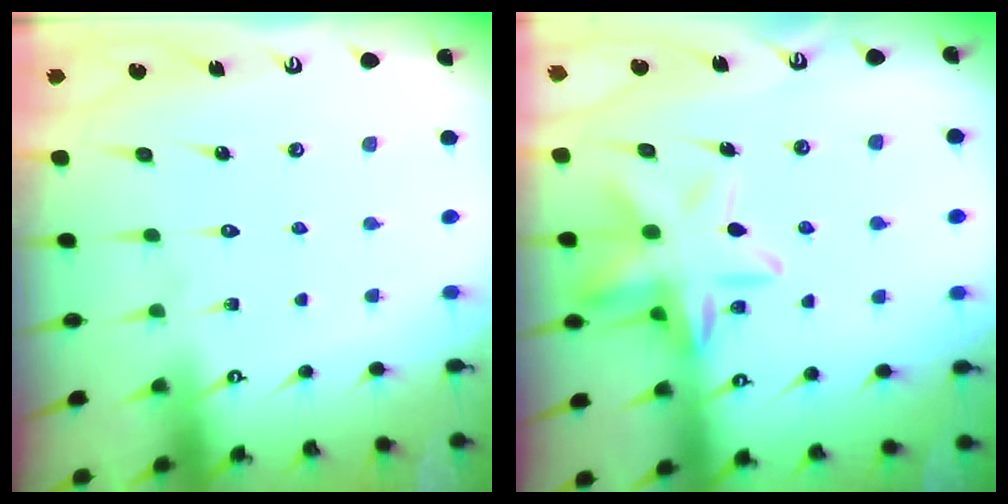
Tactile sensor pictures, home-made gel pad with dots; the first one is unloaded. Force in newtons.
{"total": 14.0, "press": 14.0, "slide": 1.1}